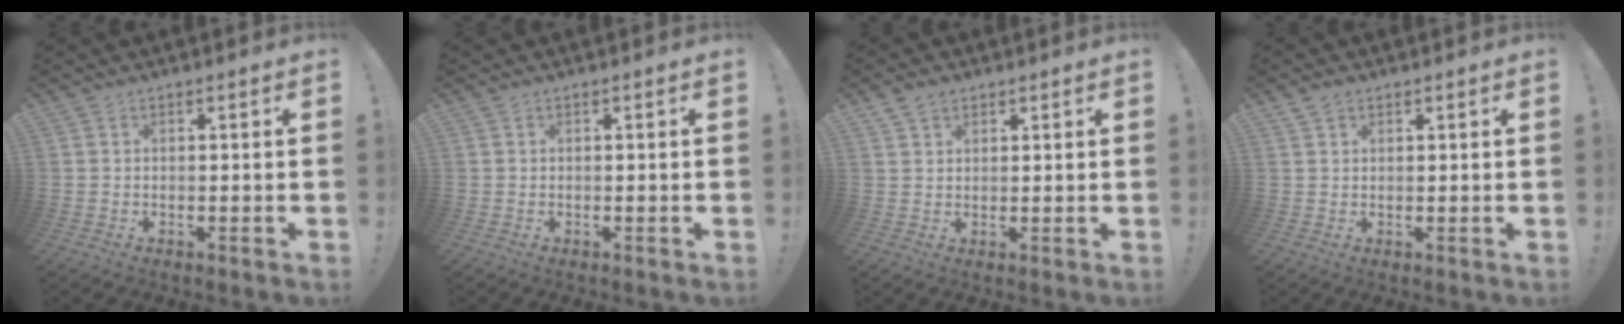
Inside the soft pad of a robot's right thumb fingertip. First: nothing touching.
{"total": 0.0}
{"total": 3.5, "force": [2.3, 2.3, 1.2], "torque": [-0.018, -0.007, 0.044]}
{"total": 1.8, "force": [1.3, 1.0, 0.6], "torque": [-0.012, -0.002, 0.025]}